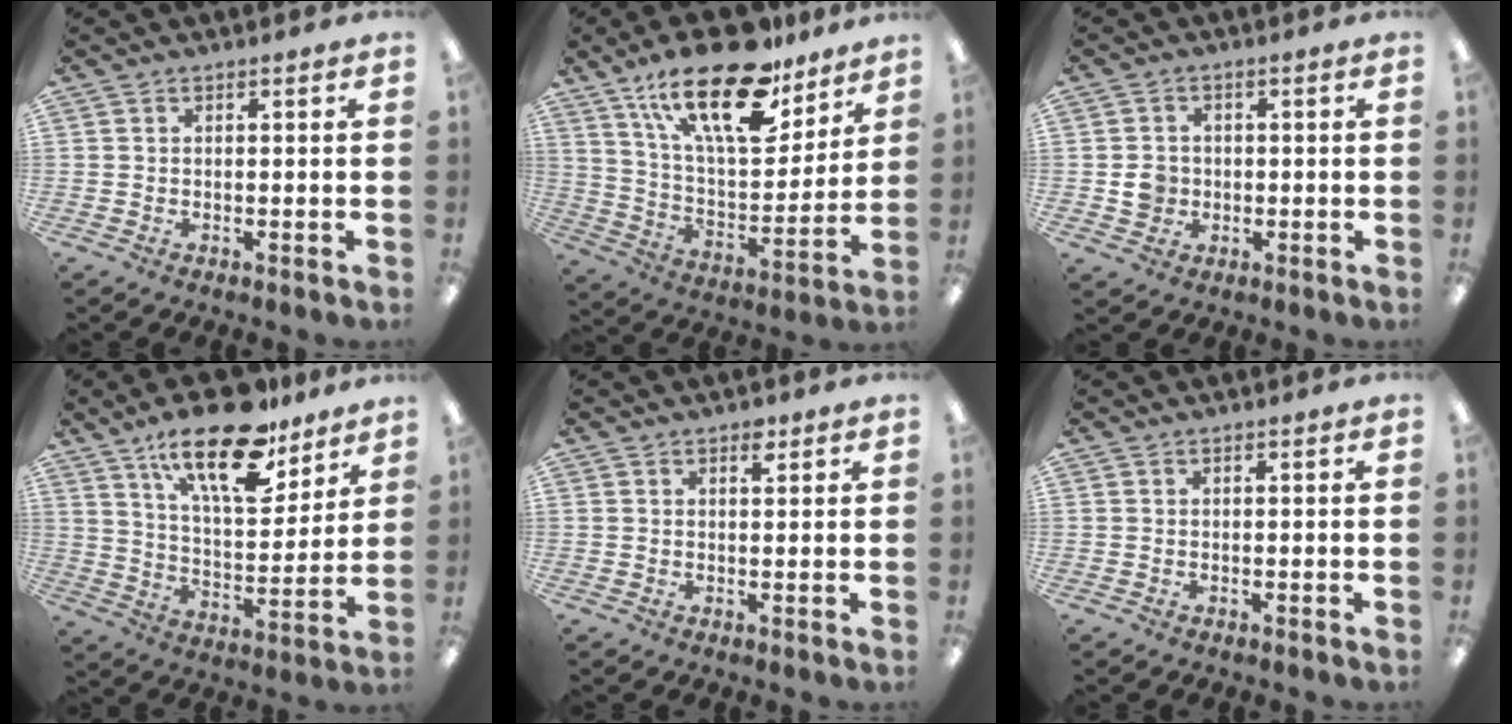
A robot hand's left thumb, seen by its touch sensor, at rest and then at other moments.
{"total": 24.4, "force": [15.8, 10.0, 15.7], "torque": [-0.272, -0.087, 0.271]}
{"total": 4.1, "force": [-0.4, 3.8, 1.5], "torque": [-0.013, 0.002, -0.010]}
{"total": 20.9, "force": [14.0, 8.4, 13.0], "torque": [-0.208, -0.075, 0.236]}
{"total": 2.1, "force": [1.5, 1.0, 1.2], "torque": [-0.001, -0.009, 0.021]}
{"total": 0.0}